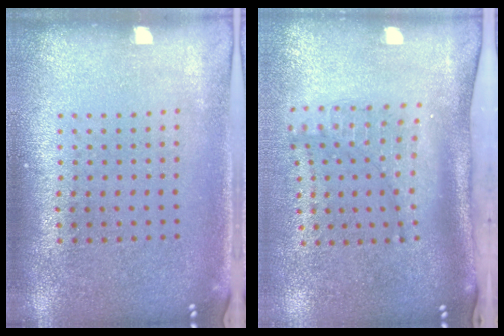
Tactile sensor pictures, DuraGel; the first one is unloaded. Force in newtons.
{"total": 1.9, "press": 1.4, "slide": 1.3}